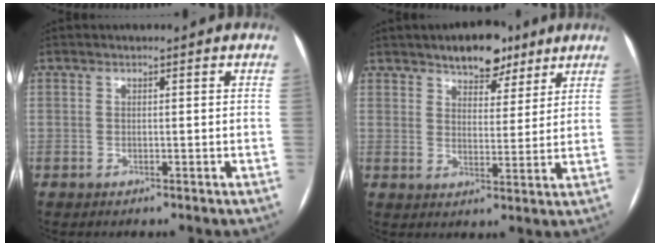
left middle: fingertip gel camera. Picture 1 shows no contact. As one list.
[{"total": 7.9, "force": [5.8, 3.7, 3.8], "torque": [-0.046, 0.009, 0.088]}]